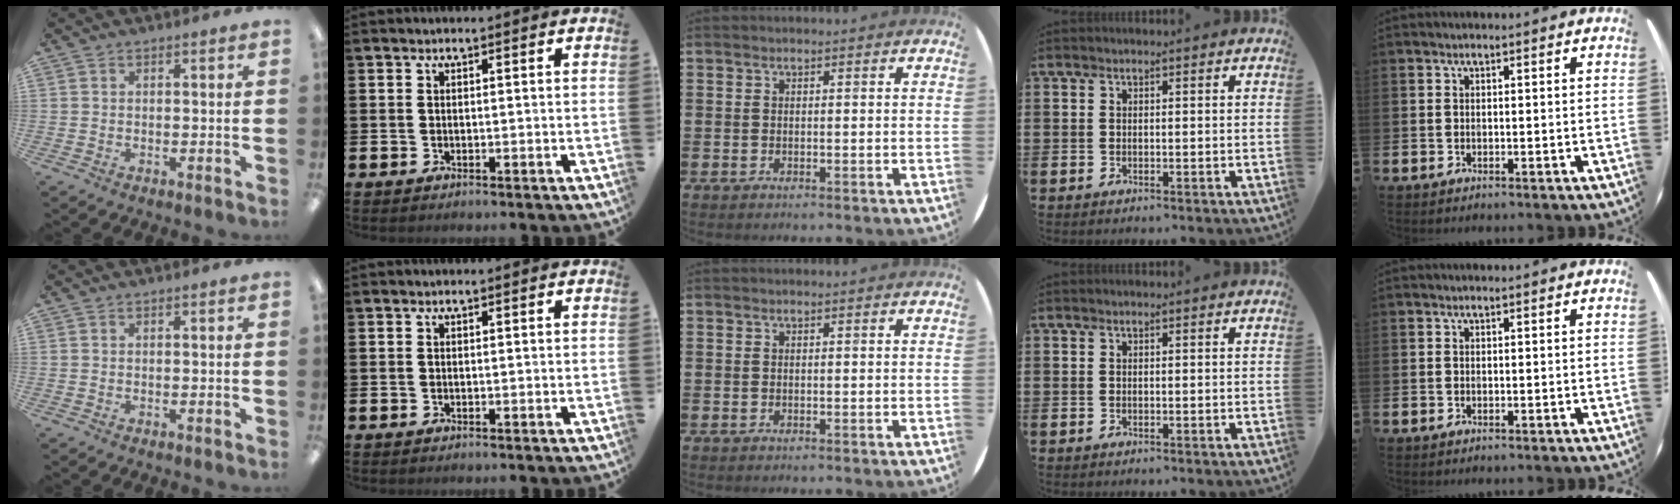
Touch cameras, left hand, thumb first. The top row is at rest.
{}